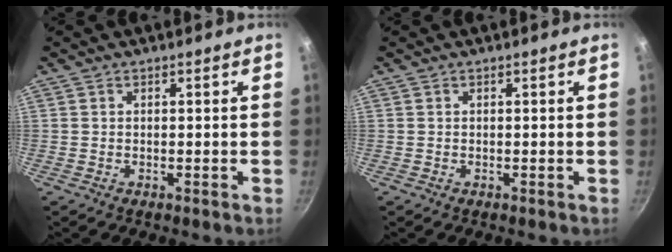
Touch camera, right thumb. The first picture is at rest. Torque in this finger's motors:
{"motor_torque": [-0.12, 0.11, 0.00, 0.00, 0.03]}